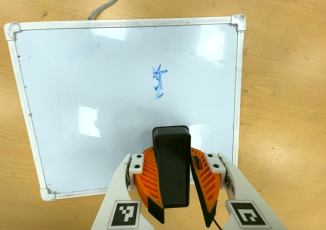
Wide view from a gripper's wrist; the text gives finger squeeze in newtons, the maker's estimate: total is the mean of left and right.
{"total": 9.8, "left": 9.5, "right": 10.2}